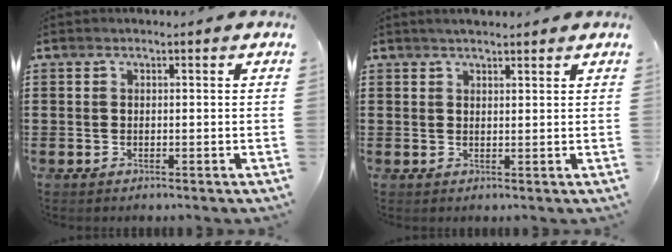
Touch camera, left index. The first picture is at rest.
{"total": 1.5, "force": [1.5, 0.1, 0.5], "torque": [-0.011, 0.003, 0.028]}